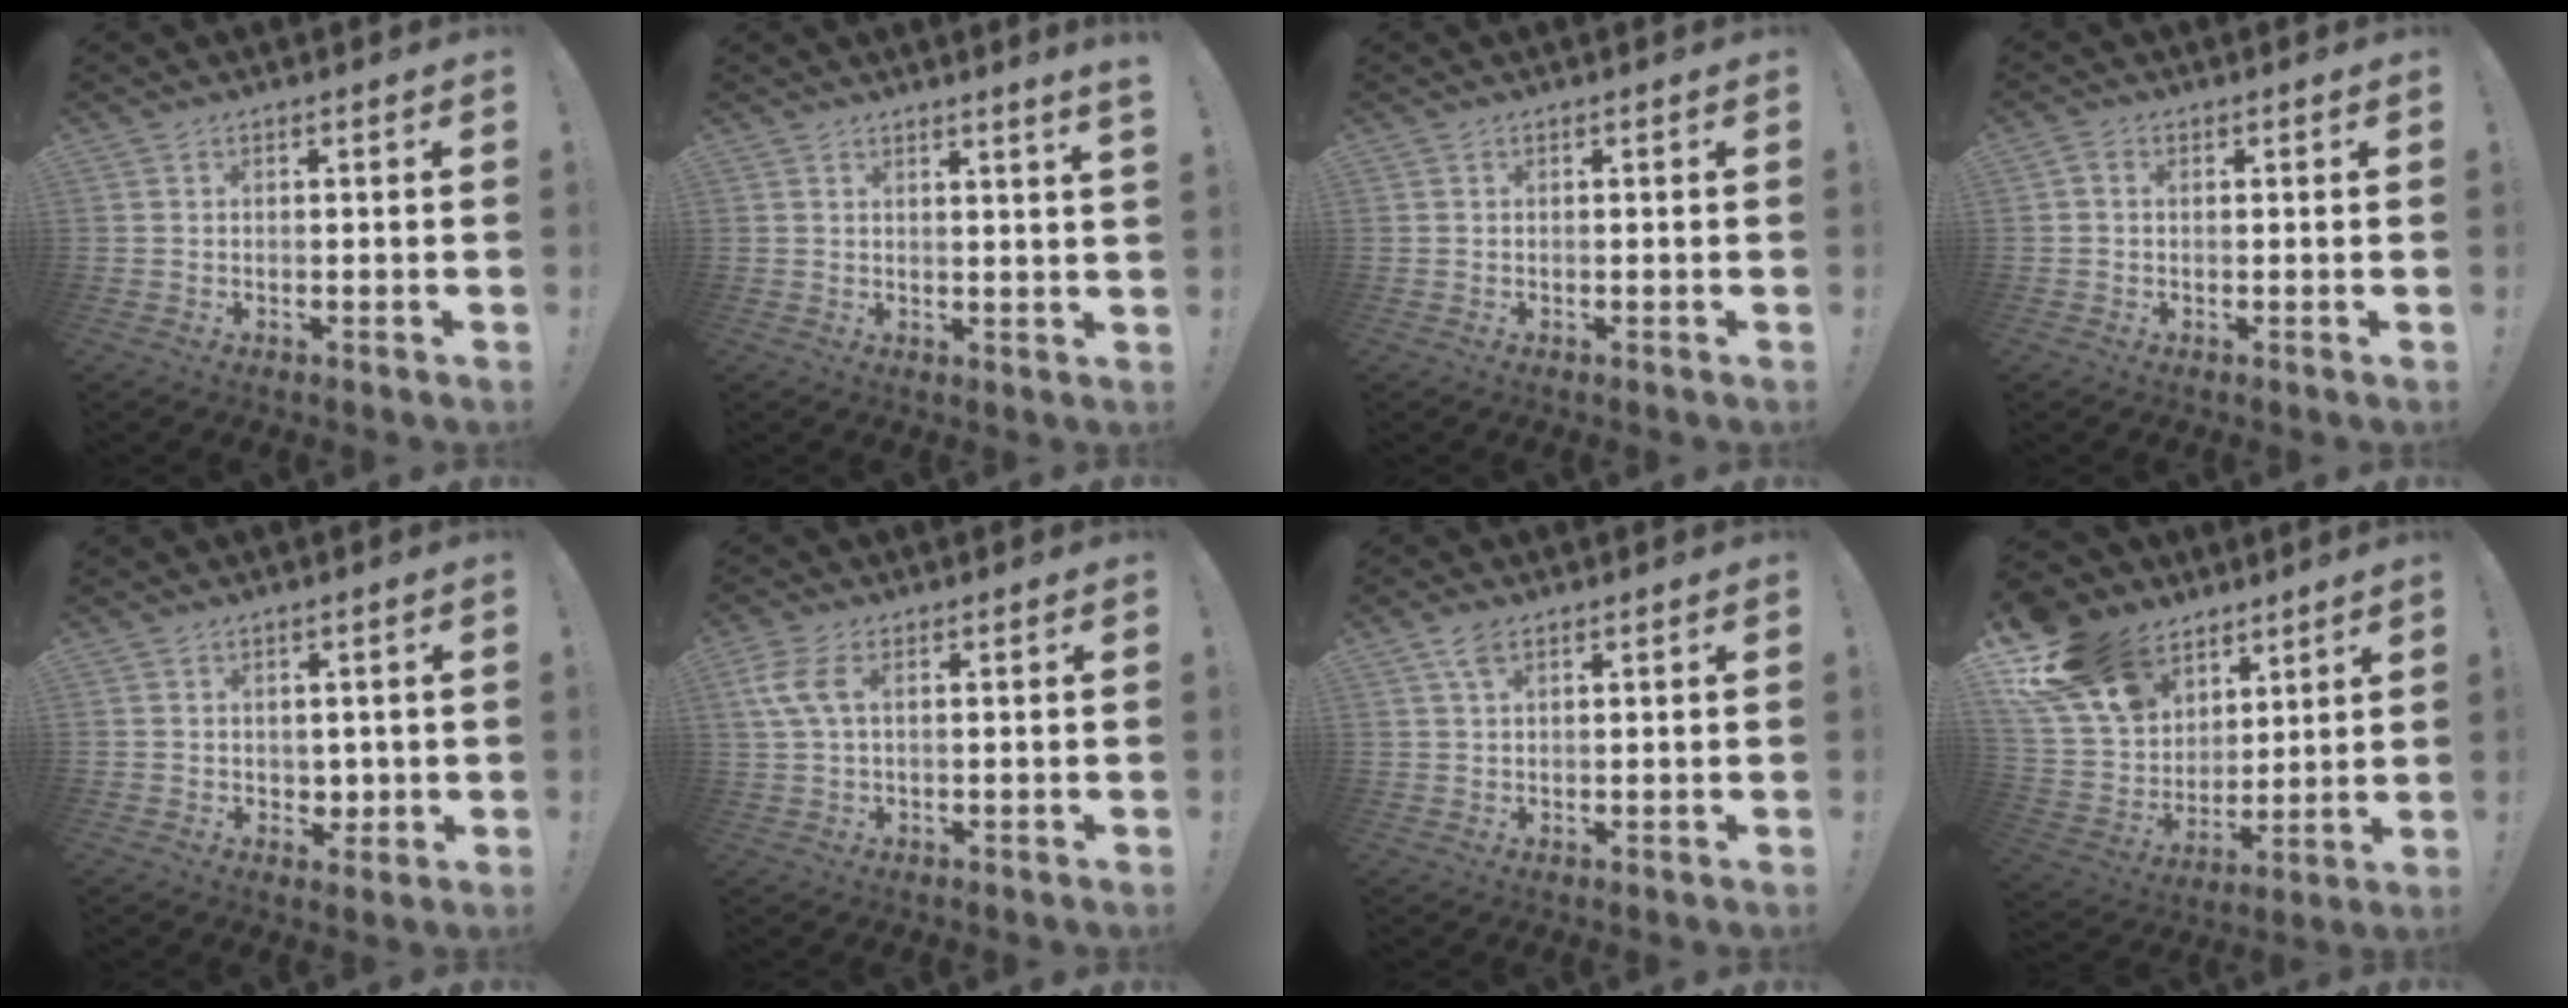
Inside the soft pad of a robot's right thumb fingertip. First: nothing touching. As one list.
[{"total": 2.8, "force": [1.9, -1.3, 1.6], "torque": [-0.020, -0.017, 0.028]}, {"total": 0.0}, {"total": 1.0, "force": [0.0, 0.5, 0.9], "torque": [-0.016, 0.004, 0.000]}, {"total": 3.7, "force": [1.4, 3.3, 0.8], "torque": [0.006, -0.013, 0.024]}, {"total": 6.5, "force": [1.7, 2.7, 5.6], "torque": [-0.123, 0.004, 0.034]}, {"total": 3.7, "force": [2.0, 1.6, 2.7], "torque": [-0.042, -0.004, 0.033]}, {"total": 21.0, "force": [12.3, 14.5, 8.8], "torque": [-0.163, -0.072, 0.259]}]